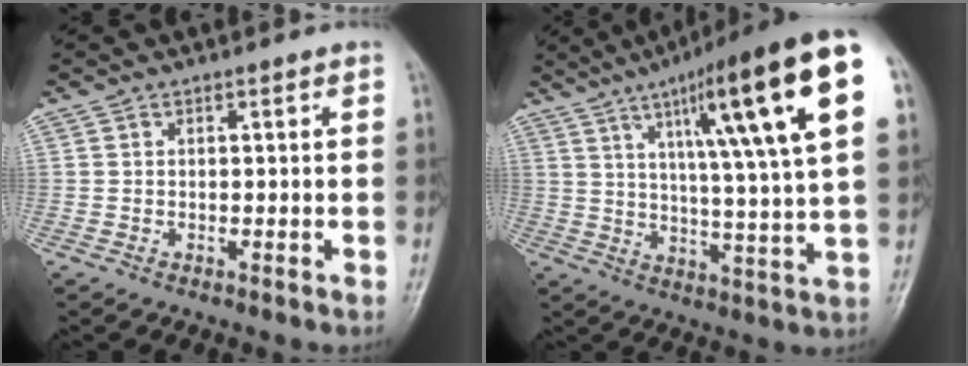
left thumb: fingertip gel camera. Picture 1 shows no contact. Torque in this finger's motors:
{"motor_torque": [2.79, 2.22, 2.32, -0.45, 0.44]}